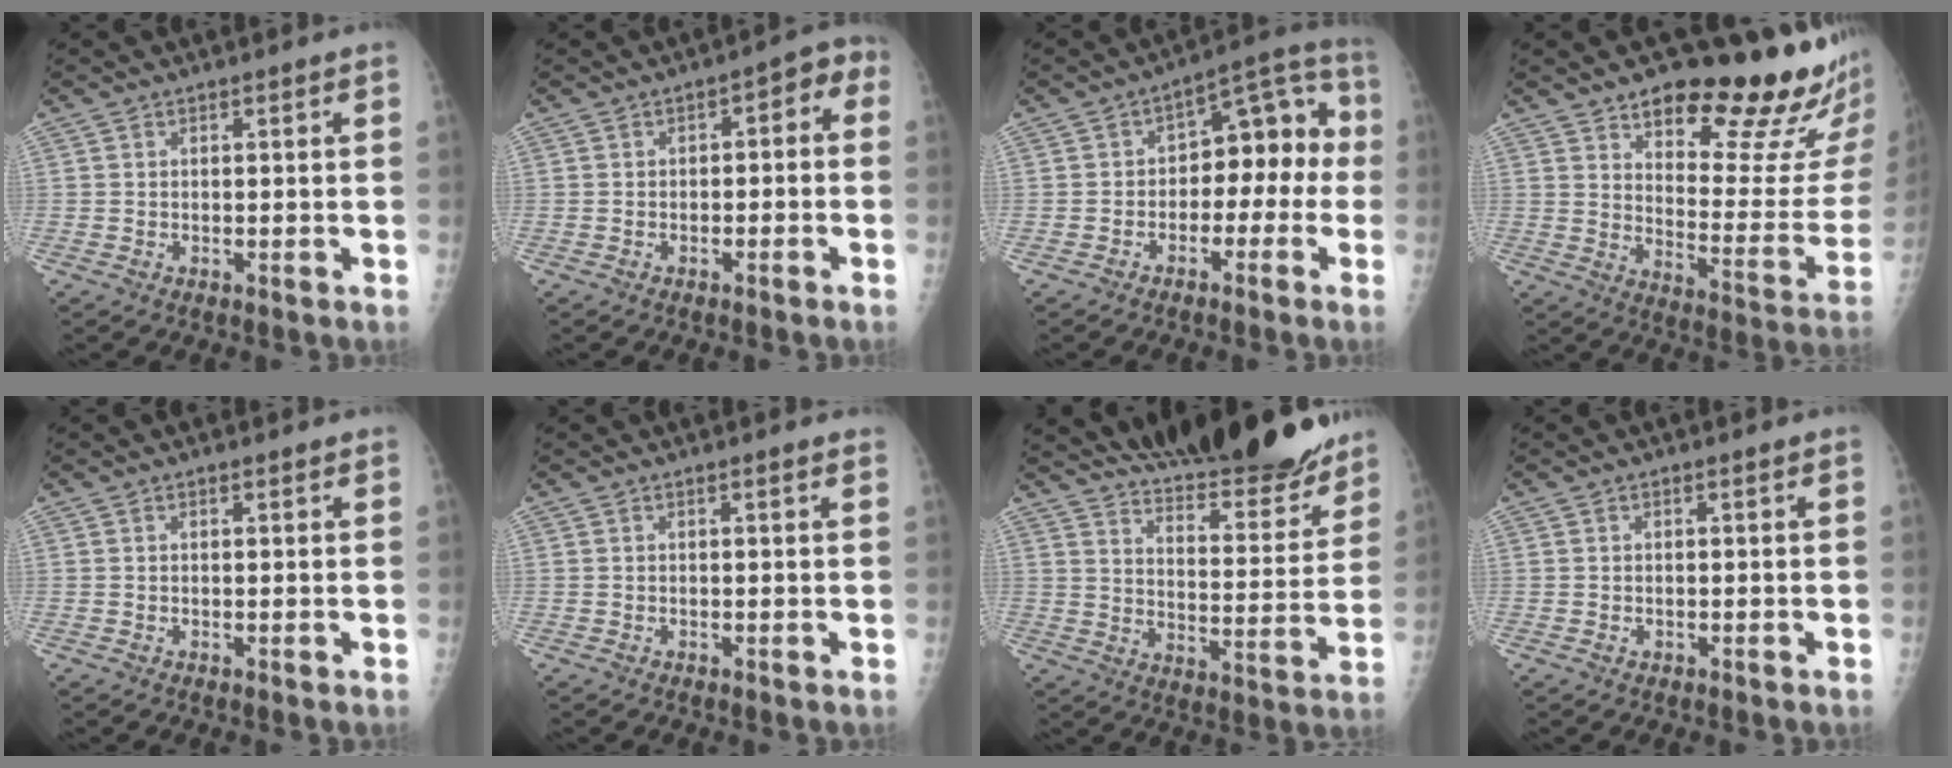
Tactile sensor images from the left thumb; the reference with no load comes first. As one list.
[{"total": 4.9, "force": [-1.1, 3.2, 3.6], "torque": [-0.020, 0.041, -0.024]}, {"total": 11.7, "force": [-1.7, 7.2, 9.0], "torque": [-0.072, 0.056, -0.036]}, {"total": 23.9, "force": [16.9, 7.5, 15.1], "torque": [-0.145, -0.107, 0.224]}, {"total": 0.6, "force": [0.4, 0.3, 0.3], "torque": [-0.005, -0.002, 0.005]}, {"total": 1.1, "force": [0.9, 0.1, 0.7], "torque": [-0.004, 0.003, 0.011]}, {"total": 22.5, "force": [20.0, 5.1, 8.9], "torque": [-0.097, -0.120, 0.282]}, {"total": 0.5, "force": [0.1, 0.5, 0.1], "torque": [0.011, 0.001, -0.001]}]